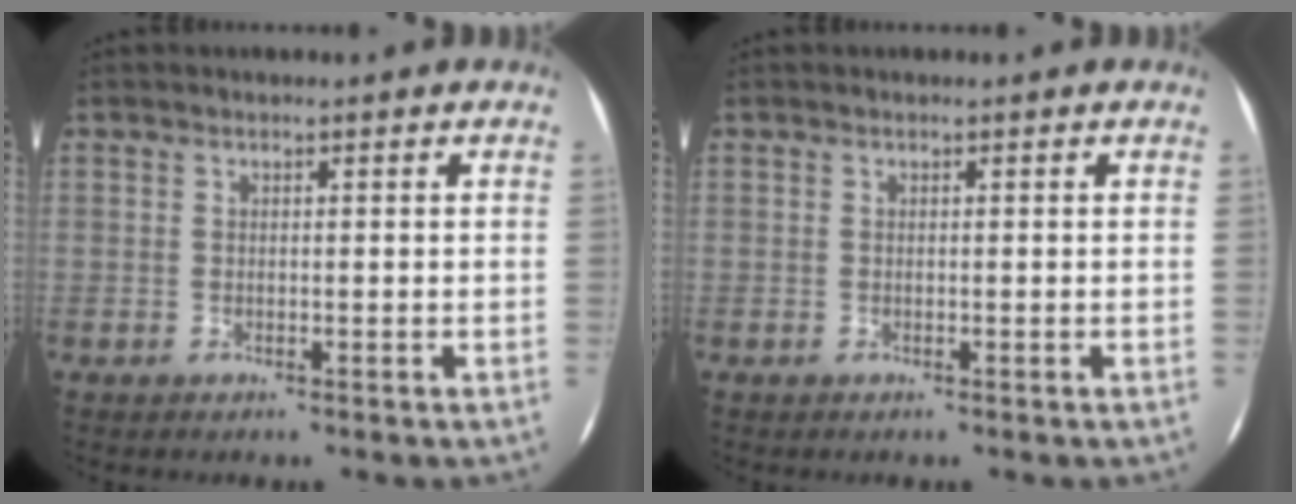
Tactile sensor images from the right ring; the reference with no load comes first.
{"total": 0.0}